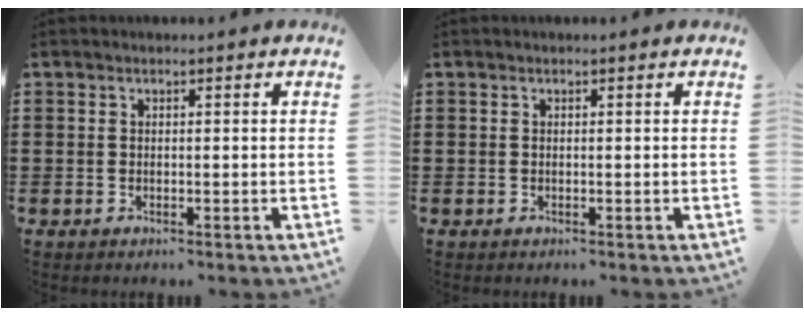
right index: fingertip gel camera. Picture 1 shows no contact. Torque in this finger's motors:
{"motor_torque": [0.24, 0.61, 0.00, 0.00]}